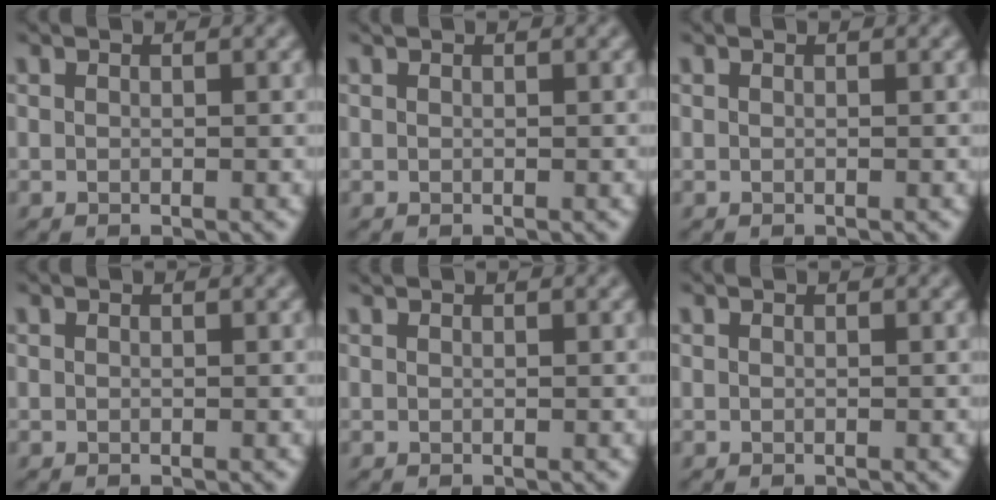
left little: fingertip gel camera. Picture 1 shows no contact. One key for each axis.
{"total": 0.0}
{"total": 0.0}
{"total": 0.0}
{"total": 0.6, "fx": 0.6, "fy": 0.2, "fz": 0.2, "tx": -0.001, "ty": -0.001, "tz": 0.006}
{"total": 0.0}